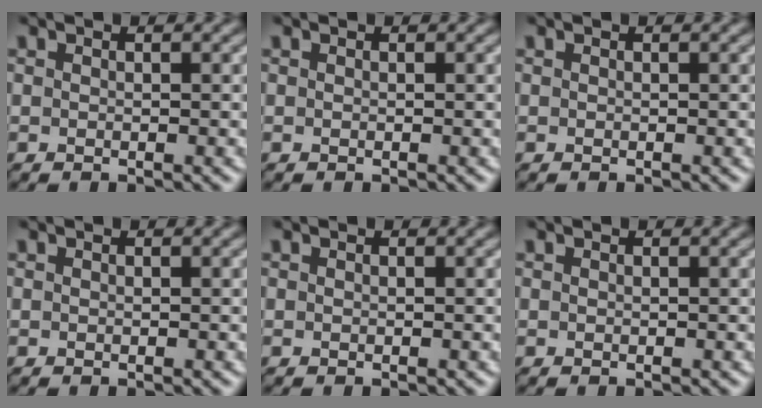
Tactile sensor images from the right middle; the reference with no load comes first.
{"total": 0.0}
{"total": 0.0}
{"total": 0.0}
{"total": 0.0}
{"total": 0.0}